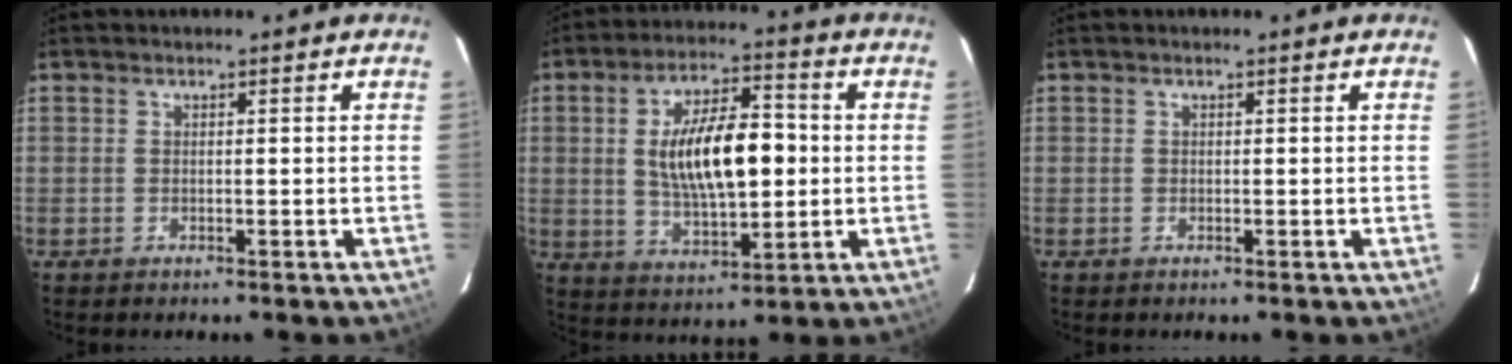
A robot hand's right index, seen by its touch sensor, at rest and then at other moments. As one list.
[{"total": 15.0, "force": [0.6, 6.3, 13.6], "torque": [-0.235, 0.011, 0.019]}, {"total": 0.0}]